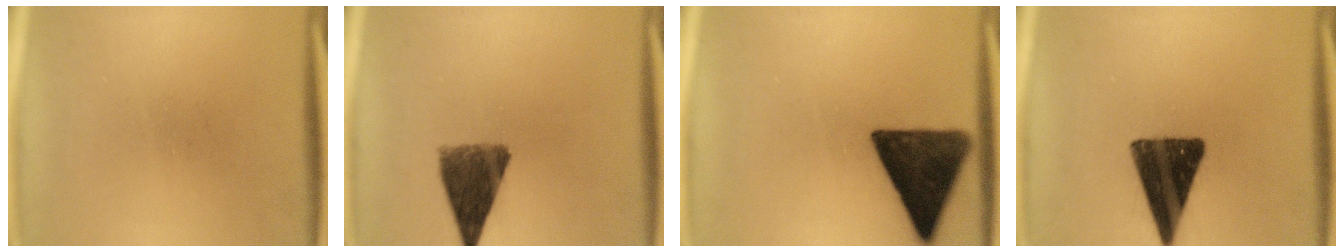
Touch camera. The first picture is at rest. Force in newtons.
{"total": 9.4}
{"total": 14.2}
{"total": 15.2}